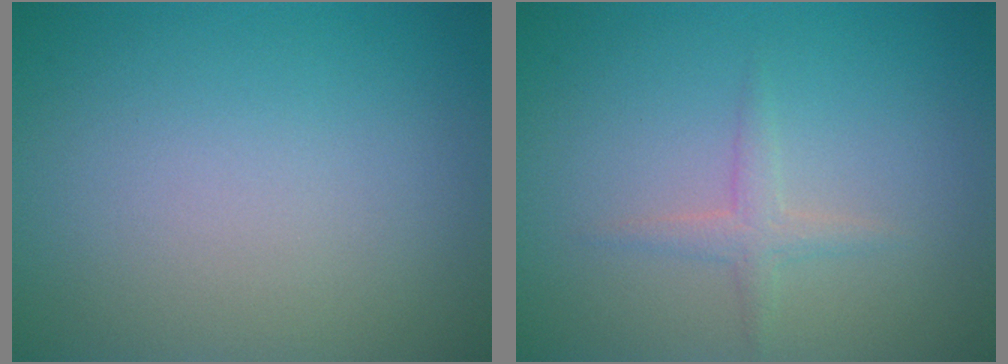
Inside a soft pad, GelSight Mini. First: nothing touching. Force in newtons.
{"total": 1.4, "press": 1.4, "slide": 0.1}